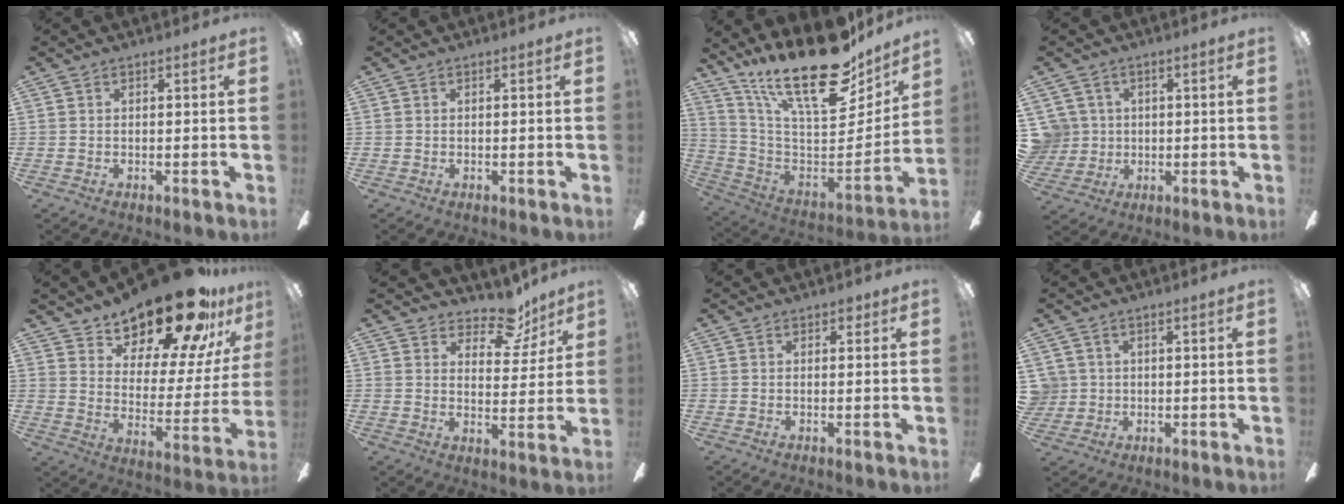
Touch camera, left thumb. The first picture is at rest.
{"total": 0.0}
{"total": 26.2, "force": [17.6, 9.5, 17.0], "torque": [-0.268, -0.122, 0.296]}
{"total": 7.0, "force": [1.5, 6.8, 0.7], "torque": [-0.038, 0.004, 0.033]}
{"total": 22.3, "force": [18.8, 6.8, 9.9], "torque": [-0.153, -0.138, 0.316]}
{"total": 10.4, "force": [8.0, 5.1, 4.3], "torque": [-0.058, -0.046, 0.142]}
{"total": 1.4, "force": [0.8, 0.9, 0.6], "torque": [-0.004, 0.000, 0.012]}
{"total": 3.9, "force": [0.9, 3.8, 0.3], "torque": [-0.010, 0.009, 0.018]}